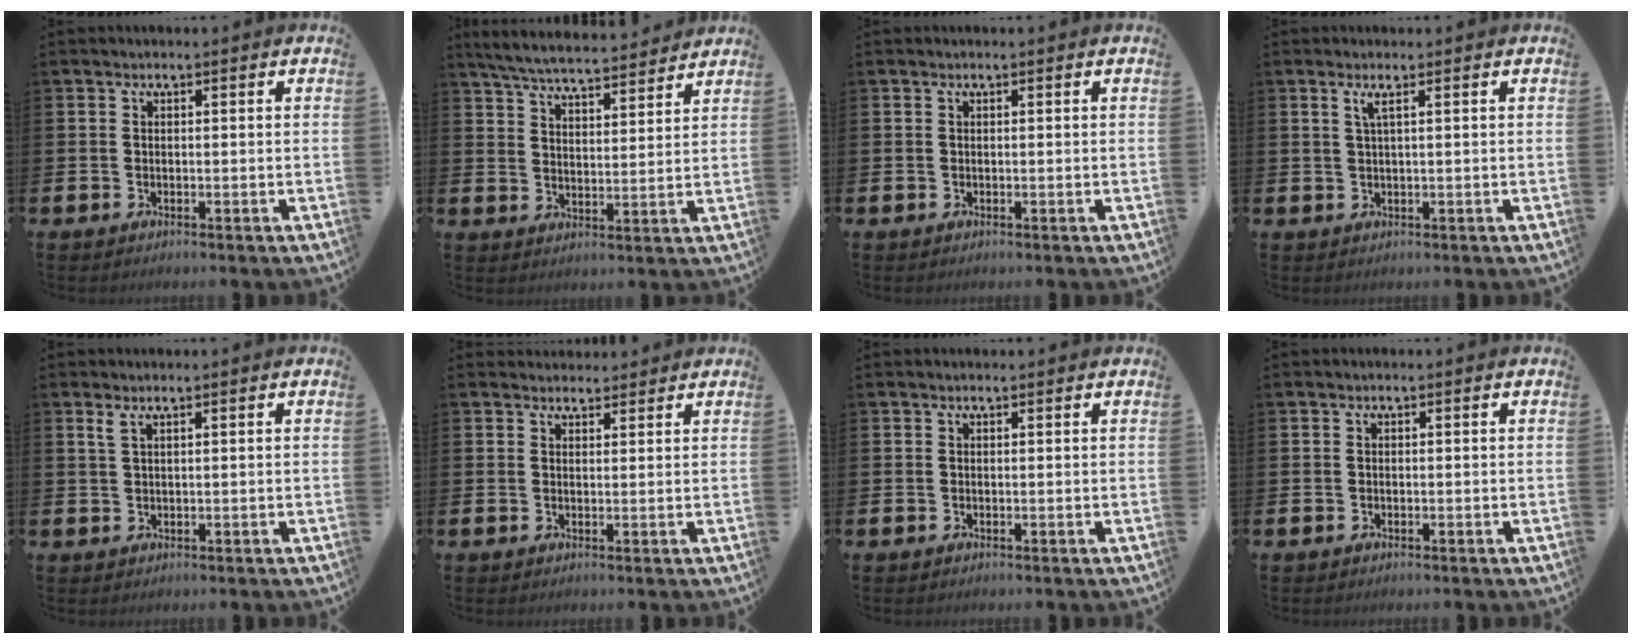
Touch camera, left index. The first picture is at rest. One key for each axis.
{"total": 6.1, "fx": 6.0, "fy": 0.6, "fz": 1.4, "tx": -0.052, "ty": -0.036, "tz": 0.106}
{"total": 0.0}
{"total": 1.5, "fx": 0.8, "fy": -0.1, "fz": 1.3, "tx": -0.034, "ty": 0.002, "tz": 0.014}
{"total": 1.3, "fx": 0.9, "fy": 0.2, "fz": 0.9, "tx": -0.016, "ty": 0.001, "tz": 0.016}
{"total": 2.2, "fx": 2.1, "fy": 0.7, "fz": -0.1, "tx": 0.007, "ty": -0.009, "tz": 0.037}
{"total": 0.0}
{"total": 0.0}